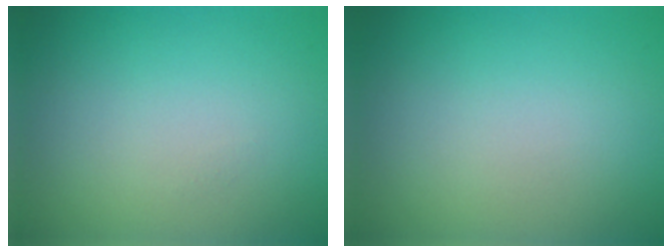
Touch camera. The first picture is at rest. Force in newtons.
{"total": 0.0}